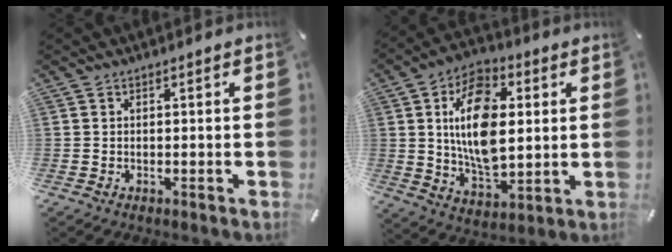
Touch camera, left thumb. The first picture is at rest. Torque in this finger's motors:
{"motor_torque": [0.81, 0.76, 1.95, -0.83, 0.67]}